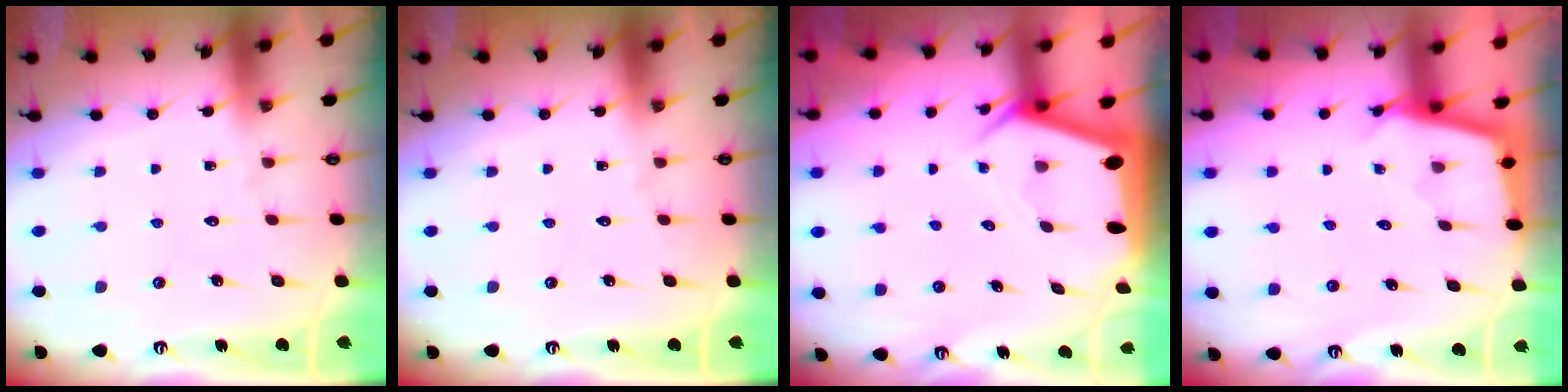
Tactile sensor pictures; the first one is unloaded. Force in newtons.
{"total": 0.0}
{"total": 3.0, "press": 2.9, "slide": 0.4}
{"total": 2.5, "press": 2.5, "slide": 0.2}